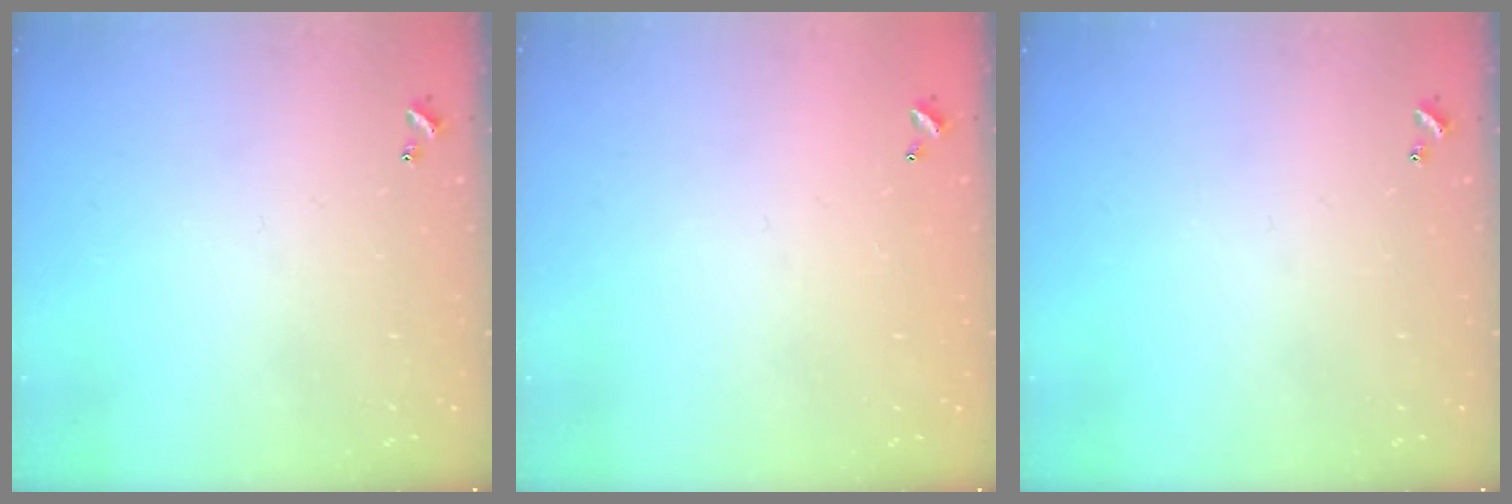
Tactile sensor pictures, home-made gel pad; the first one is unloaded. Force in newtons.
{"total": 2.9, "press": 2.9, "slide": 0.1}
{"total": 0.0}